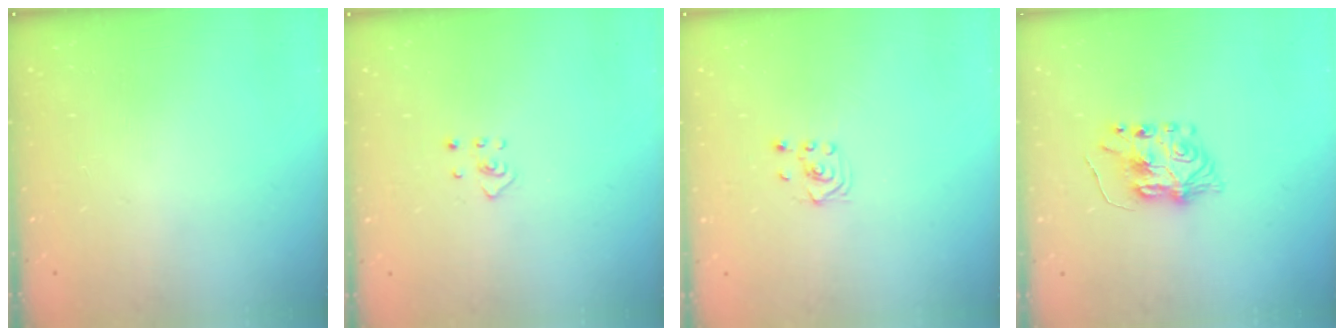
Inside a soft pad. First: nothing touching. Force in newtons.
{"total": 2.4, "press": 2.3, "slide": 0.4}
{"total": 1.9, "press": 1.7, "slide": 0.8}
{"total": 7.5, "press": 7.5, "slide": 0.8}